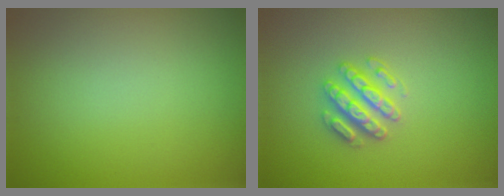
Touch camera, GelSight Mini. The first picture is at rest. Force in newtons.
{"total": 2.9, "press": 2.8, "slide": 0.6}